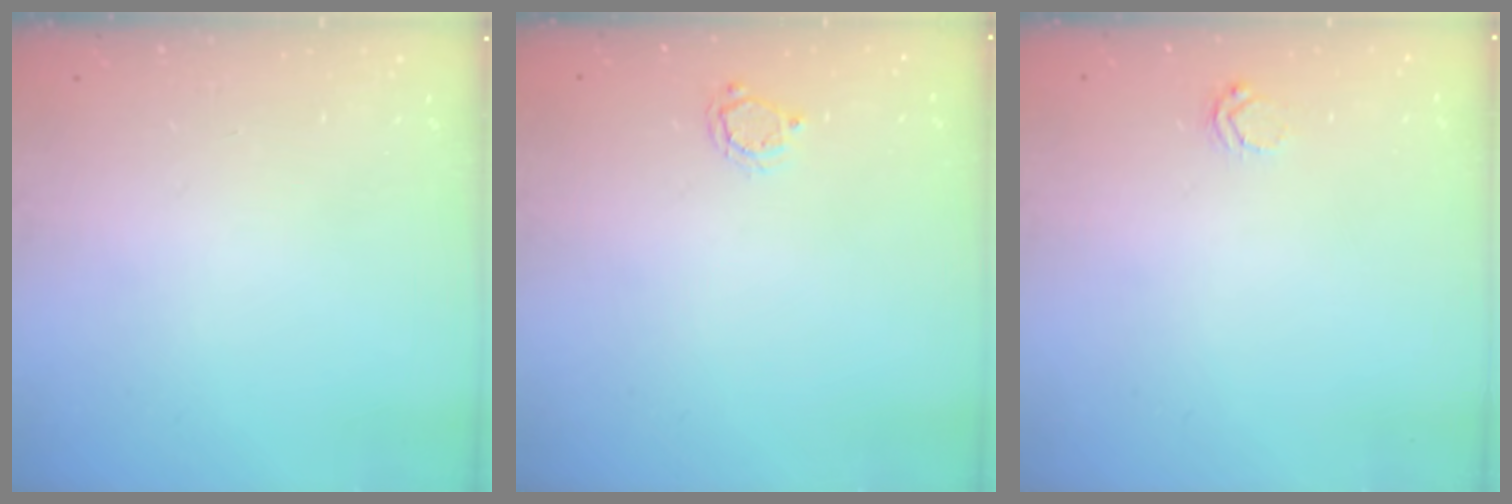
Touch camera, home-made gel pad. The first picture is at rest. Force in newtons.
{"total": 3.7, "press": 3.7, "slide": 0.3}
{"total": 4.6, "press": 4.5, "slide": 0.7}